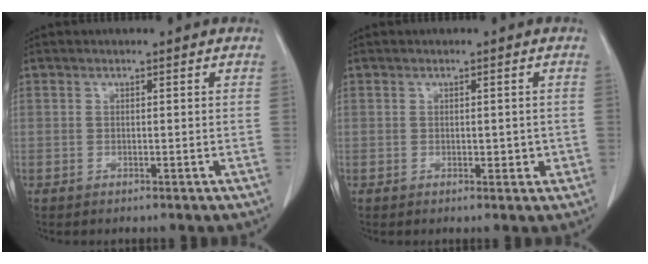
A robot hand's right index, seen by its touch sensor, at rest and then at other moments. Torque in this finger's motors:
{"motor_torque": [0.02, 0.20, 0.09, 0.05]}